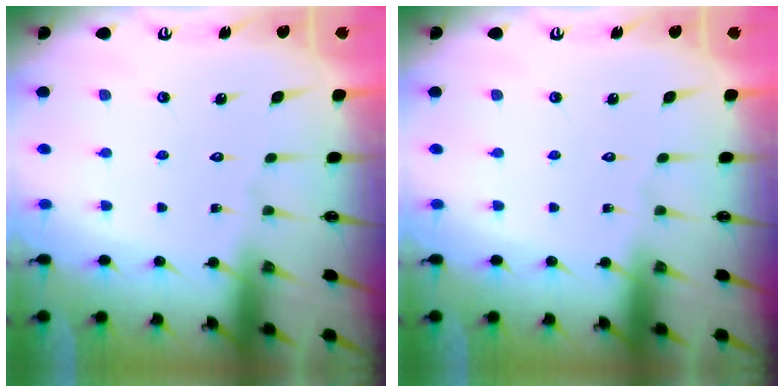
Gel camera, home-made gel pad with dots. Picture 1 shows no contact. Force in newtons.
{"total": 0.0}